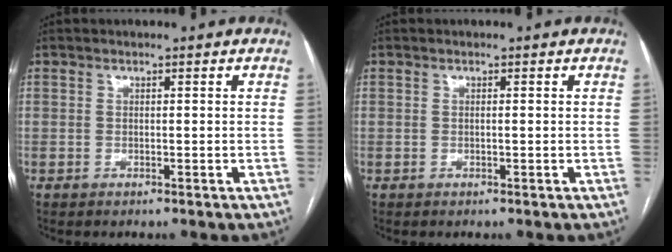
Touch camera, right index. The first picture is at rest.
{"total": 0.0}